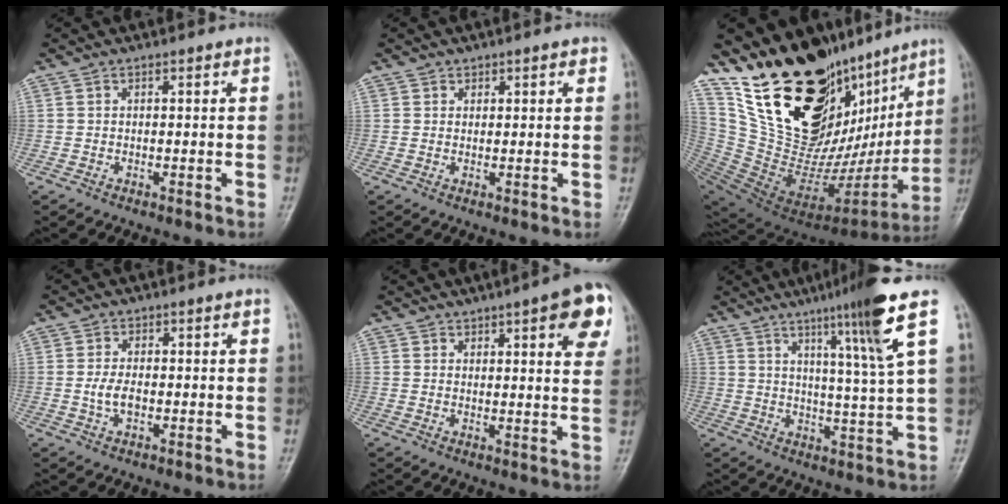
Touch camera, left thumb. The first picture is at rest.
{"total": 1.6, "force": [0.9, 1.1, 0.6], "torque": [0.010, -0.003, 0.008]}
{"total": 34.4, "force": [19.6, 17.2, 22.5], "torque": [-0.309, -0.067, 0.340]}
{"total": 3.5, "force": [-0.5, 2.2, 2.7], "torque": [-0.051, 0.007, -0.011]}
{"total": 11.7, "force": [5.9, 3.9, 9.3], "torque": [-0.078, -0.019, 0.068]}
{"total": 12.7, "force": [6.6, -1.0, 10.8], "torque": [-0.171, -0.030, 0.103]}